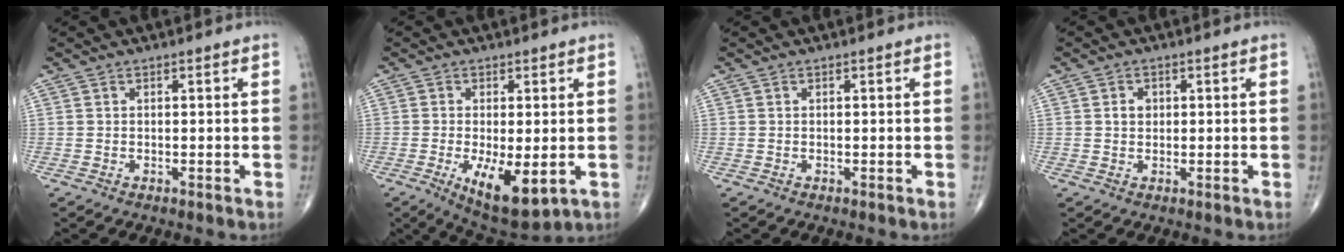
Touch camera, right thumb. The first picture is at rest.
{"total": 10.5, "force": [-2.8, 4.1, 9.3], "torque": [-0.145, -0.022, -0.033]}
{"total": 0.0}
{"total": 2.0, "force": [0.4, 1.6, 1.1], "torque": [-0.011, 0.003, 0.006]}